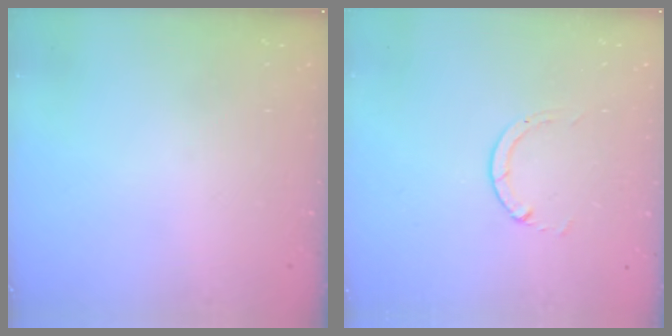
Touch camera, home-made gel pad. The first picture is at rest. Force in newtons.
{"total": 1.3, "press": 1.3, "slide": 0.2}